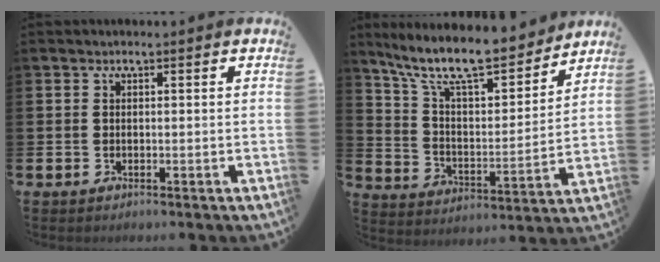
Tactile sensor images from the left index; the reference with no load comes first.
{"total": 12.7, "force": [10.9, 3.3, 5.6], "torque": [-0.140, -0.068, 0.190]}